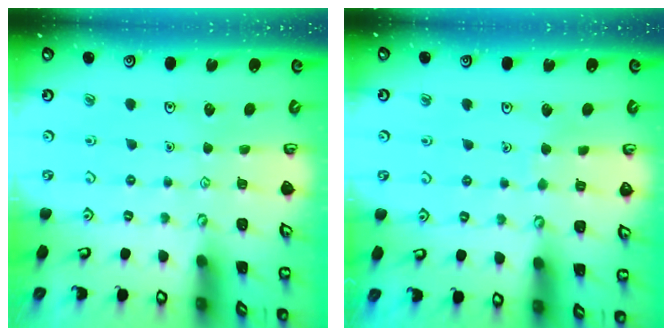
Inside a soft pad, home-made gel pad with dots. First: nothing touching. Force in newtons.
{"total": 3.9, "press": 3.9, "slide": 0.2}